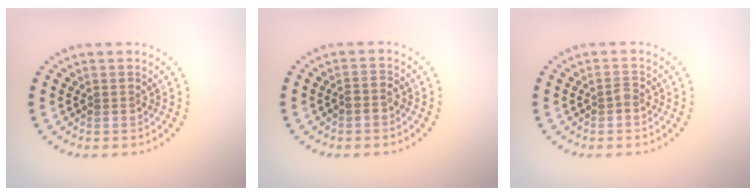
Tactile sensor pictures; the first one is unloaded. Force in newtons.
{"total": 1.3, "press": 1.1, "slide": 0.7}
{"total": 0.6, "press": 0.5, "slide": 0.3}